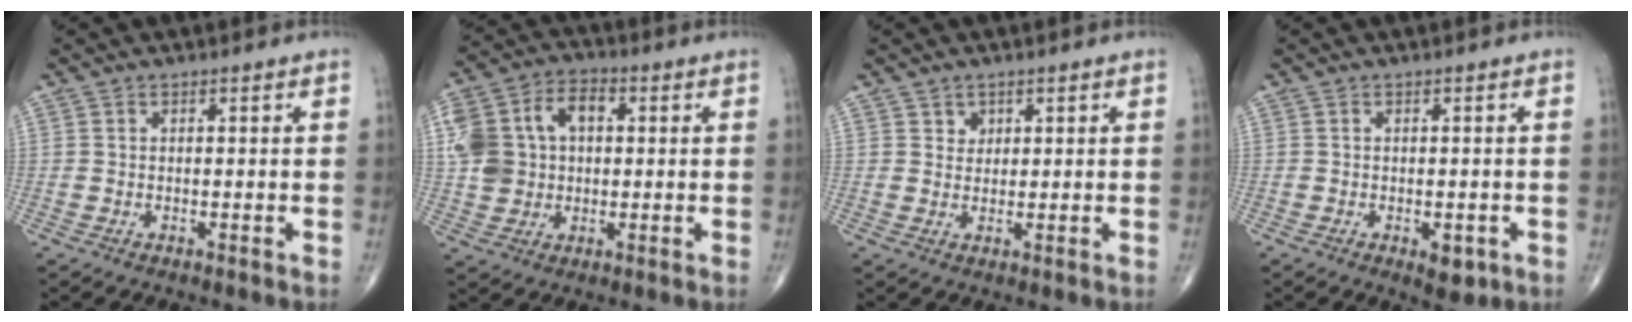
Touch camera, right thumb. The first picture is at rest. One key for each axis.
{"total": 12.8, "fx": 1.9, "fy": 9.7, "fz": 8.2, "tx": -0.144, "ty": 0.027, "tz": 0.033}
{"total": 2.0, "fx": 1.1, "fy": 1.6, "fz": 0.3, "tx": 0.010, "ty": -0.006, "tz": 0.014}
{"total": 3.5, "fx": -1.3, "fy": 1.8, "fz": 2.7, "tx": -0.027, "ty": -0.001, "tz": -0.011}